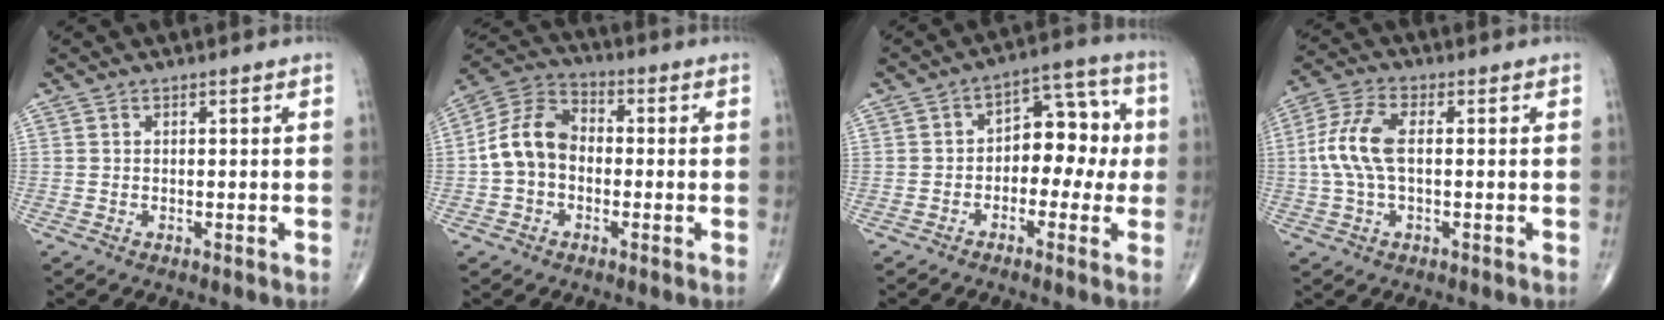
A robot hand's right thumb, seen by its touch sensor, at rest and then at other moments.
{"total": 10.2, "force": [-1.0, 7.6, 6.8], "torque": [-0.117, 0.036, -0.033]}
{"total": 10.2, "force": [-0.7, 6.7, 7.6], "torque": [-0.059, 0.042, -0.024]}
{"total": 8.7, "force": [0.3, 4.1, 7.6], "torque": [-0.184, 0.021, 0.004]}